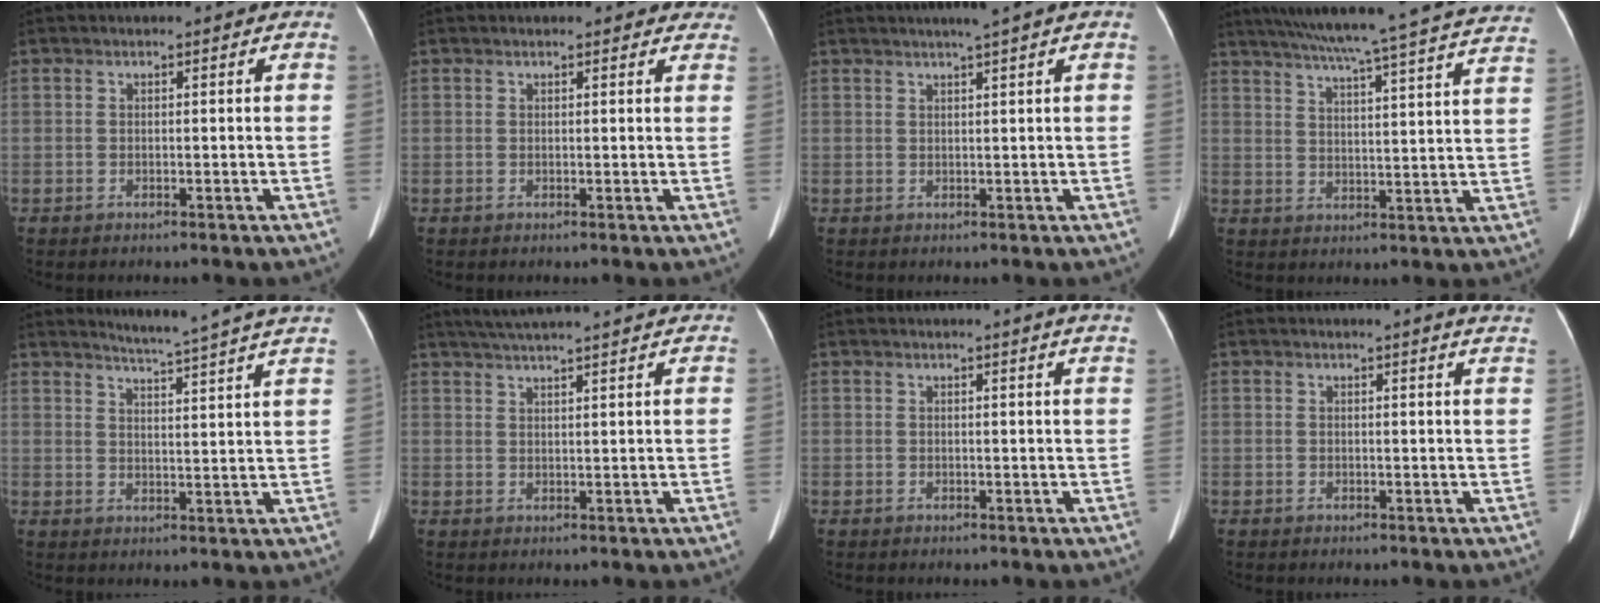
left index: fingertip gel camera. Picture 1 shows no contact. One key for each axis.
{"total": 6.3, "fx": 5.6, "fy": 2.0, "fz": 1.8, "tx": -0.006, "ty": 0.006, "tz": 0.045}
{"total": 3.2, "fx": 2.3, "fy": -0.9, "fz": 2.1, "tx": -0.031, "ty": 0.007, "tz": 0.039}
{"total": 29.6, "fx": 26.5, "fy": 0.0, "fz": 13.1, "tx": -0.213, "ty": -0.043, "tz": 0.326}
{"total": 15.9, "fx": 14.7, "fy": -2.0, "fz": 5.8, "tx": -0.095, "ty": -0.058, "tz": 0.175}
{"total": 15.3, "fx": 13.7, "fy": 0.4, "fz": 6.8, "tx": -0.119, "ty": 0.030, "tz": 0.183}
{"total": 4.7, "fx": 4.0, "fy": -1.1, "fz": 2.2, "tx": -0.029, "ty": -0.005, "tz": 0.029}
{"total": 6.8, "fx": 6.4, "fy": -0.6, "fz": 2.3, "tx": -0.024, "ty": -0.021, "tz": 0.046}